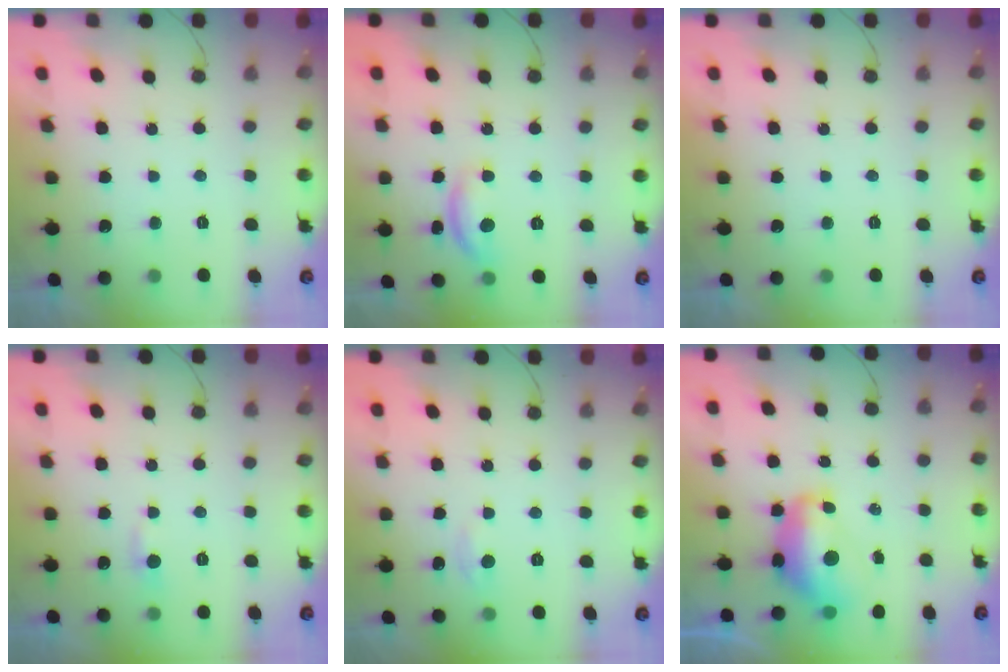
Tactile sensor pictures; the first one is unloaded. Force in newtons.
{"total": 10.0, "press": 10.0, "slide": 0.6}
{"total": 0.0}
{"total": 4.4, "press": 4.3, "slide": 0.5}
{"total": 2.5, "press": 2.4, "slide": 0.3}
{"total": 12.2, "press": 12.1, "slide": 1.3}